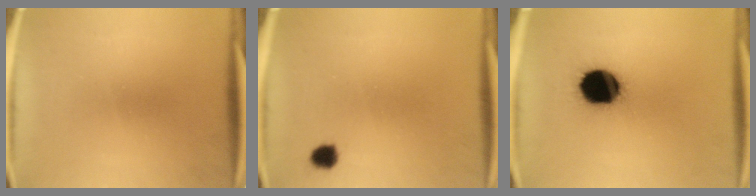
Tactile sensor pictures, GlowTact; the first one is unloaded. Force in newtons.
{"total": 2.4}
{"total": 17.1}